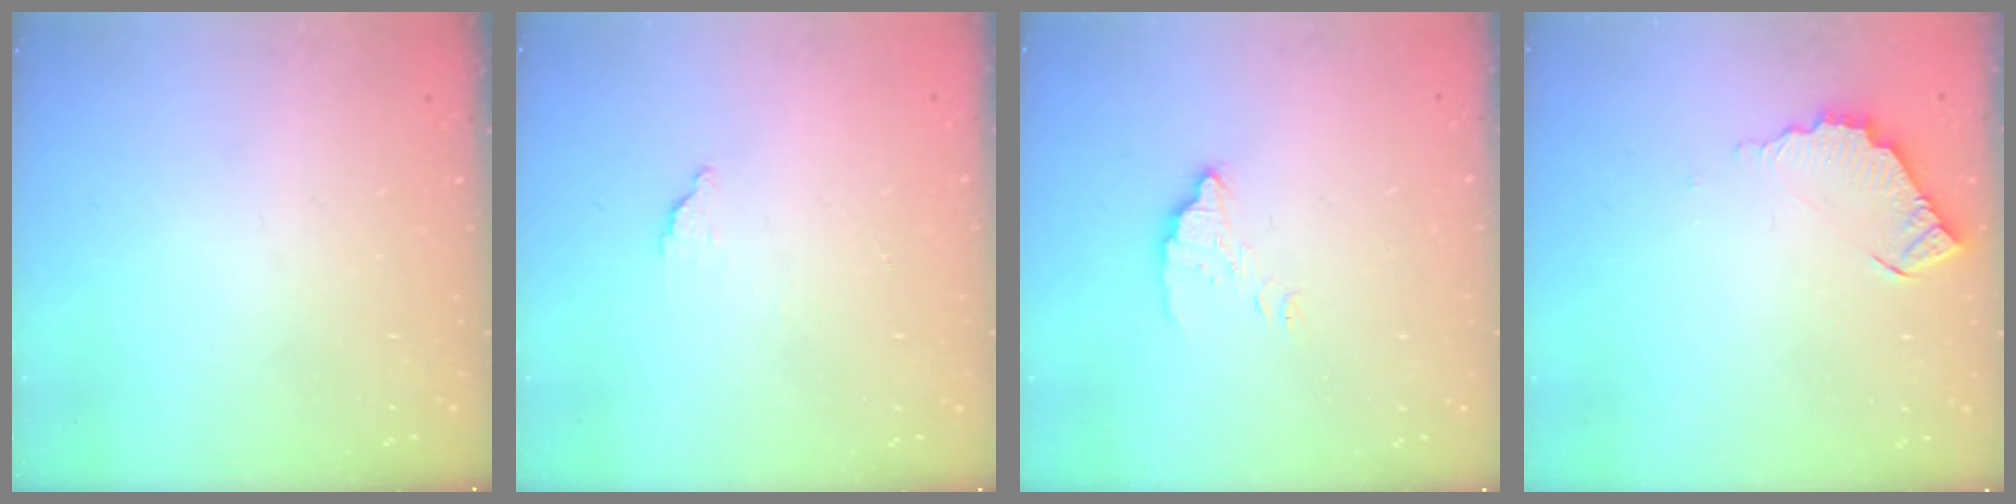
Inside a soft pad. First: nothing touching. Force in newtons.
{"total": 2.0, "press": 2.0, "slide": 0.1}
{"total": 3.5, "press": 3.5, "slide": 0.1}
{"total": 5.8, "press": 5.8, "slide": 0.3}